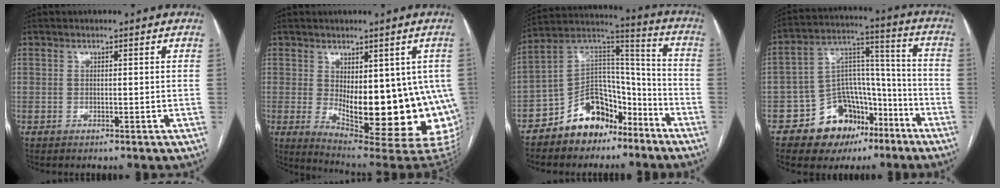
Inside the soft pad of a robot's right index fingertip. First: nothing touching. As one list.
[{"total": 20.4, "force": [-2.1, 7.2, 19.0], "torque": [-0.172, -0.014, -0.006]}, {"total": 14.0, "force": [-9.4, 8.2, 6.4], "torque": [-0.114, 0.053, -0.162]}, {"total": 13.9, "force": [-8.3, 9.3, 6.2], "torque": [-0.085, 0.060, -0.124]}]